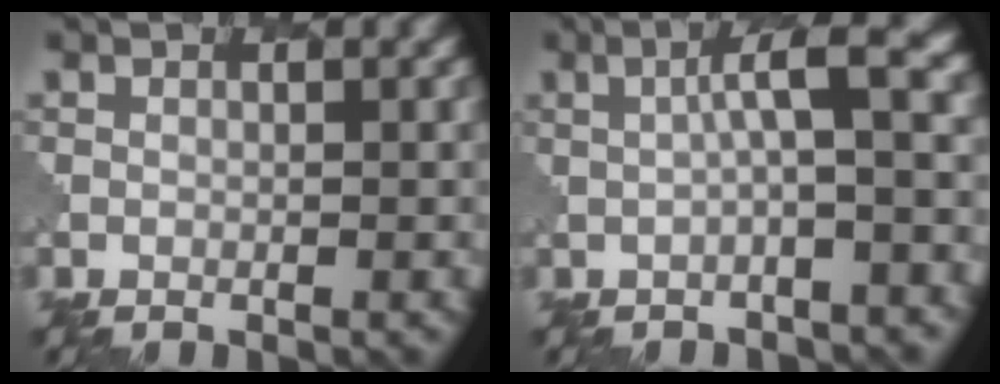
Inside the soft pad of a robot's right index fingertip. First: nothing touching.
{"total": 4.8, "force": [0.3, 1.0, 4.6], "torque": [-0.063, 0.020, -0.002]}